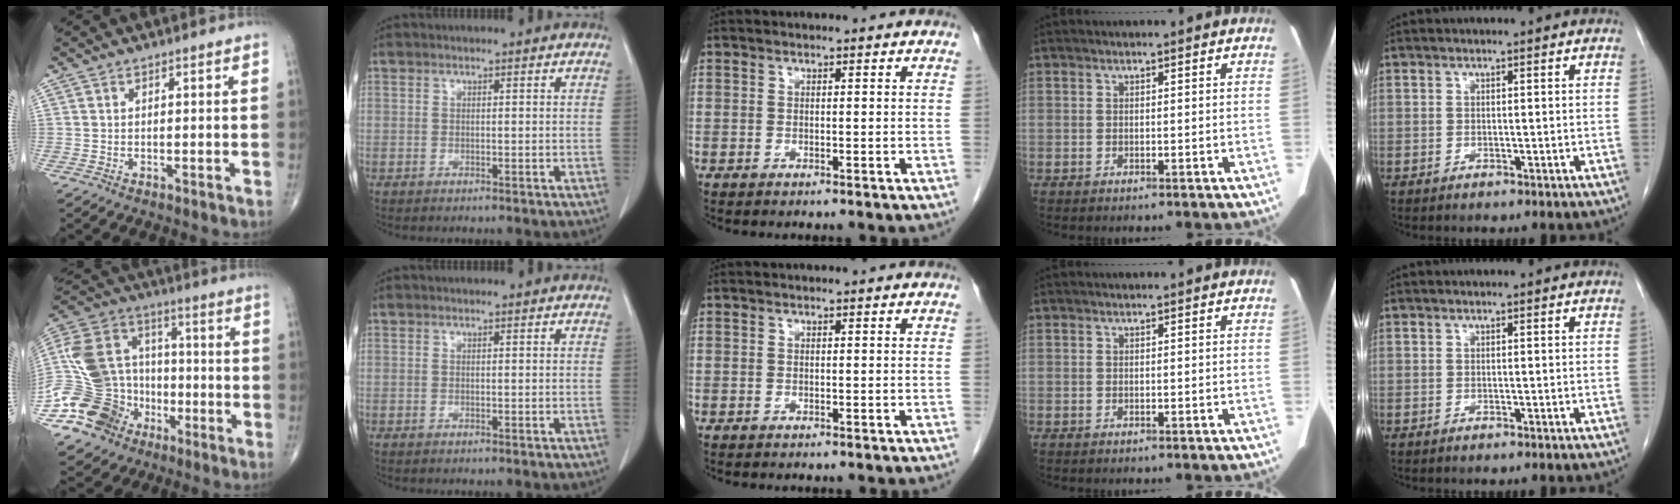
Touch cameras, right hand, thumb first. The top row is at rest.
{"thumb": {"total": 20.1, "force": [-7.4, 16.4, 9.0], "torque": [-0.164, 0.070, -0.129]}}